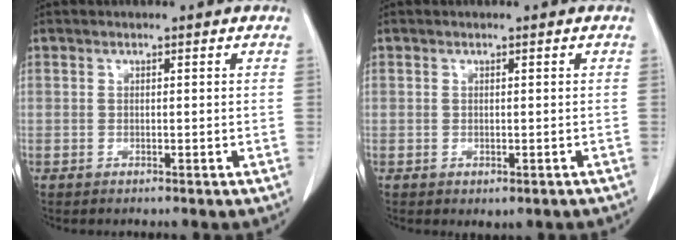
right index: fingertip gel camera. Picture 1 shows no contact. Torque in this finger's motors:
{"motor_torque": [-0.49, -0.63, -0.43, -0.15]}